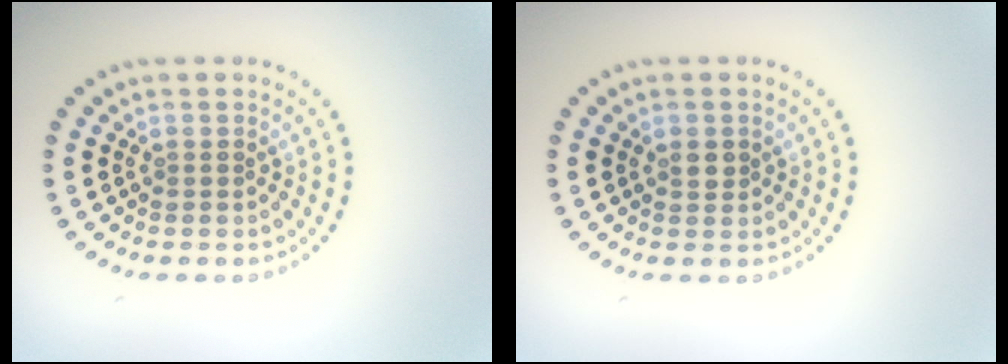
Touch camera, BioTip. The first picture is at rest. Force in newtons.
{"total": 1.1, "press": 1.0, "slide": 0.4}